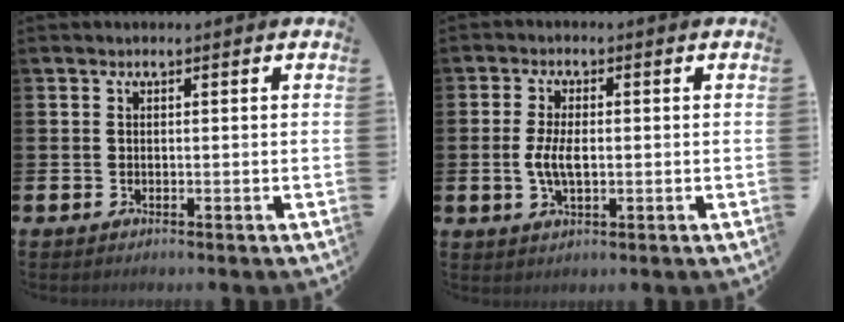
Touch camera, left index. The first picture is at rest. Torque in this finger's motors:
{"motor_torque": [0.88, 0.18, 0.12, 0.11]}